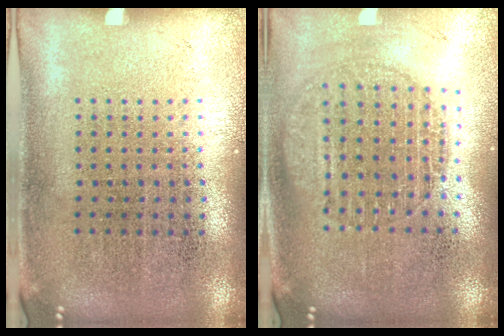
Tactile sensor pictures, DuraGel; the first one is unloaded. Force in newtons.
{"total": 1.8, "press": 1.5, "slide": 1.0}